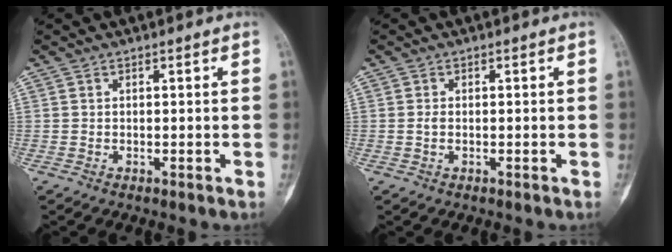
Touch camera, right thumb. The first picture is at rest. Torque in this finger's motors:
{"motor_torque": [-0.04, 0.01, -0.08, 0.39, 0.00]}